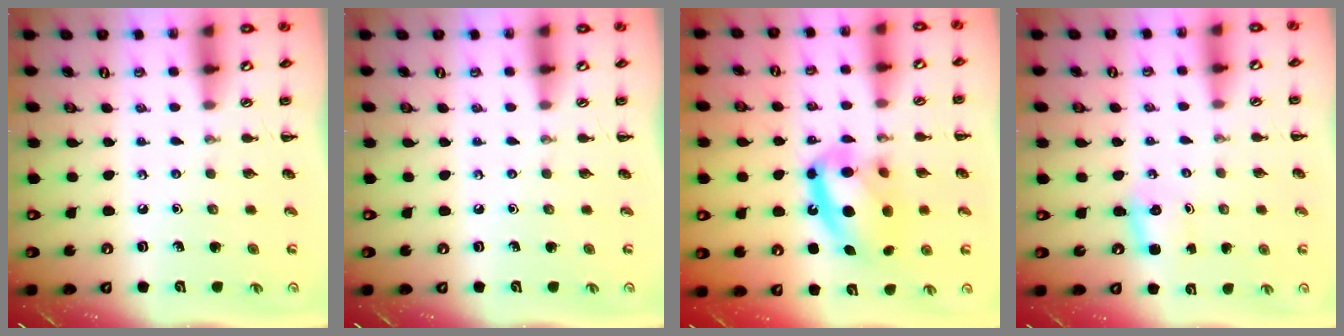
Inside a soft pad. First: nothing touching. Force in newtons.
{"total": 0.0}
{"total": 15.1, "press": 14.7, "slide": 3.7}
{"total": 2.8, "press": 2.7, "slide": 0.9}